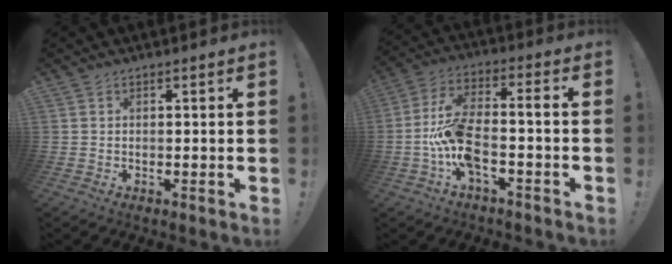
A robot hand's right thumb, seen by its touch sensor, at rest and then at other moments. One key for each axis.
{"total": 12.6, "fx": -4.5, "fy": 4.5, "fz": 10.9, "tx": -0.227, "ty": 0.015, "tz": -0.081}